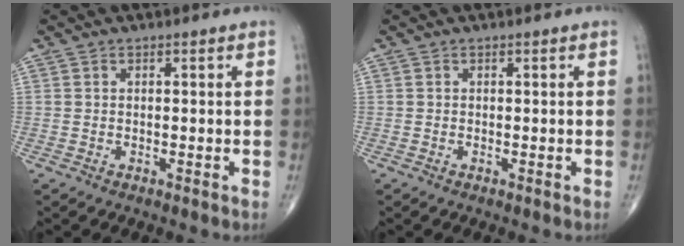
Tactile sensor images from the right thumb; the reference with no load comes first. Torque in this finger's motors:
{"motor_torque": [-0.03, -0.06, -0.23, -0.16, 0.04]}